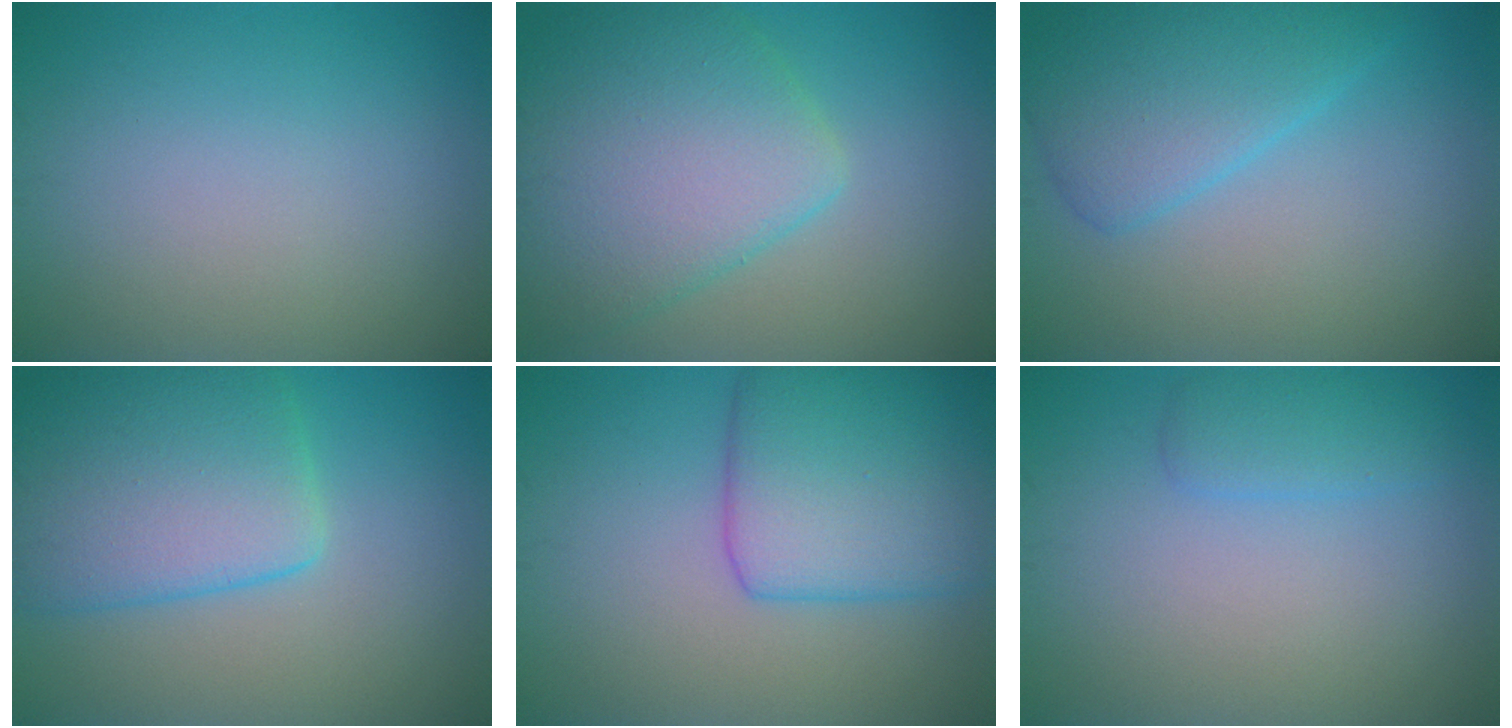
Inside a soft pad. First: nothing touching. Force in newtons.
{"total": 8.1, "press": 8.1, "slide": 0.3}
{"total": 4.9, "press": 4.9, "slide": 0.2}
{"total": 7.9, "press": 7.9, "slide": 0.3}
{"total": 7.2, "press": 7.2, "slide": 0.1}
{"total": 1.8, "press": 1.8, "slide": 0.2}